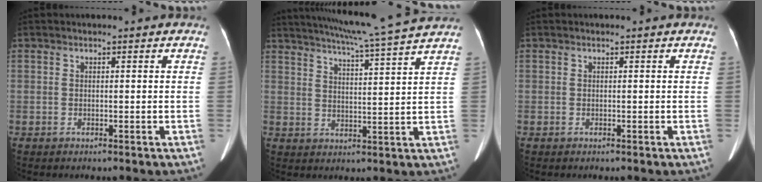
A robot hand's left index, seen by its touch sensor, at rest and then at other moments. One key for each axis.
{"total": 13.8, "fx": 12.3, "fy": -2.0, "fz": 5.9, "tx": -0.109, "ty": -0.013, "tz": 0.168}
{"total": 0.0}